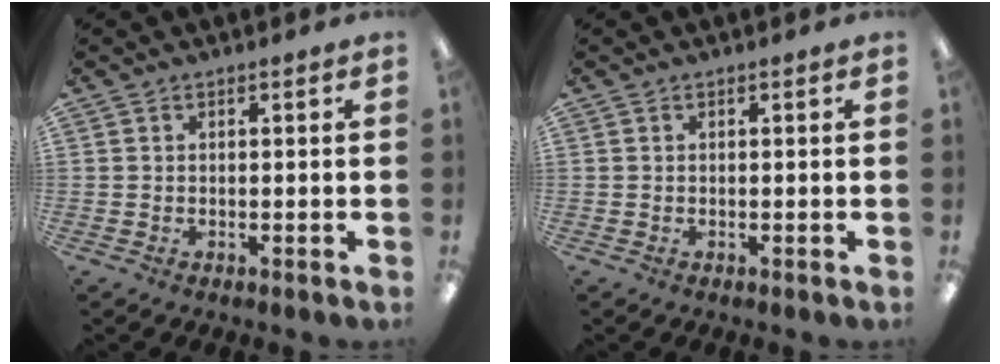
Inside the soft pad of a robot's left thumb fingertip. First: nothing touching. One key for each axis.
{"total": 0.0}